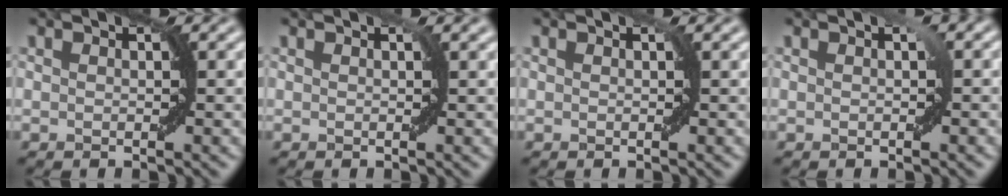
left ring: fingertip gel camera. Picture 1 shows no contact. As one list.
[{"total": 0.6, "force": [0.3, 0.0, 0.5], "torque": [-0.004, 0.002, 0.006]}, {"total": 0.0}, {"total": 0.5, "force": [0.0, 0.1, 0.5], "torque": [-0.006, 0.004, 0.003]}]